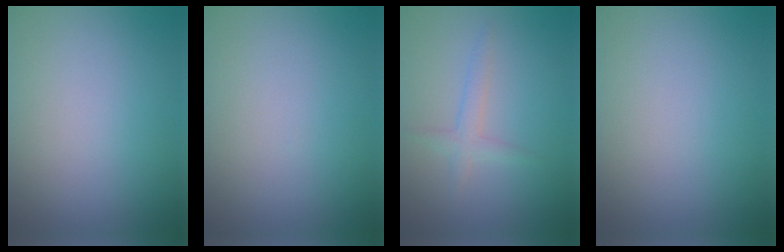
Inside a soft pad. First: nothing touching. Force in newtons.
{"total": 0.0}
{"total": 1.7, "press": 1.7, "slide": 0.1}
{"total": 0.0}